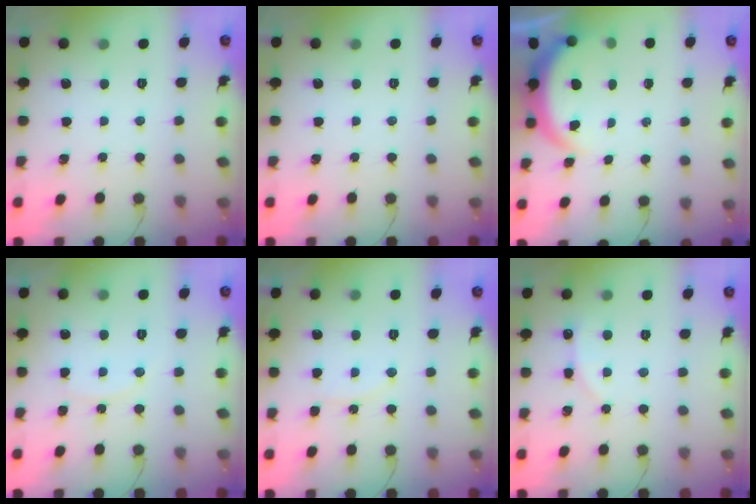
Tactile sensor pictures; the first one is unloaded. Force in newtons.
{"total": 0.0}
{"total": 3.8, "press": 3.8, "slide": 0.3}
{"total": 7.1, "press": 7.0, "slide": 0.6}
{"total": 5.9, "press": 5.9, "slide": 0.4}
{"total": 2.7, "press": 2.7, "slide": 0.4}